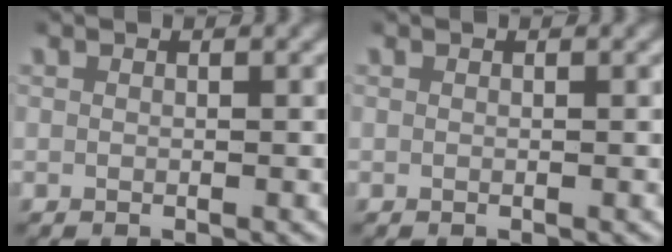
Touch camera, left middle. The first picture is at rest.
{"total": 0.0}